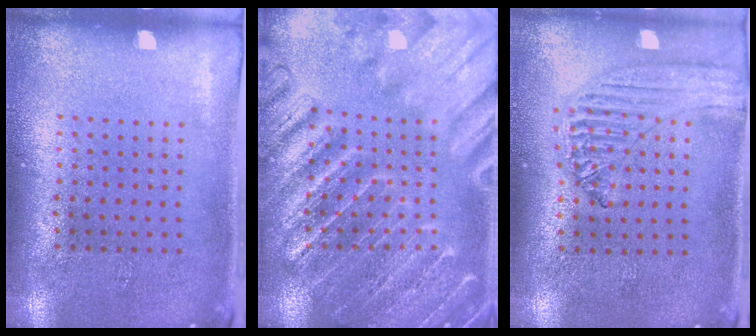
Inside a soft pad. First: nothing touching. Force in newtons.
{"total": 3.8, "press": 3.8, "slide": 0.4}
{"total": 1.2, "press": 1.2, "slide": 0.1}